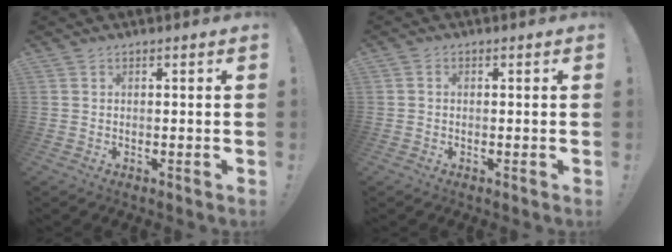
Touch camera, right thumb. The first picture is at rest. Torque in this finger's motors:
{"motor_torque": [-0.49, -0.09, -0.34, 0.23, 0.05]}